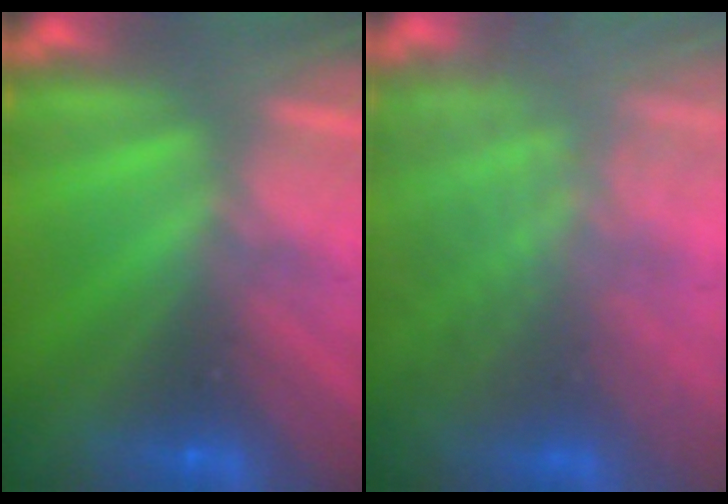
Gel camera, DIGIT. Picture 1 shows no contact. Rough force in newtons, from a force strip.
{"total": 7.4}